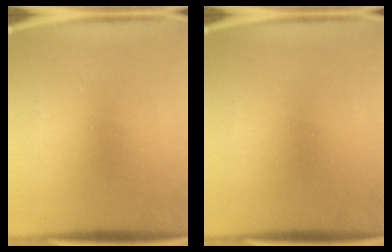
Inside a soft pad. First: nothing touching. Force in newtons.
{"total": 0.0}